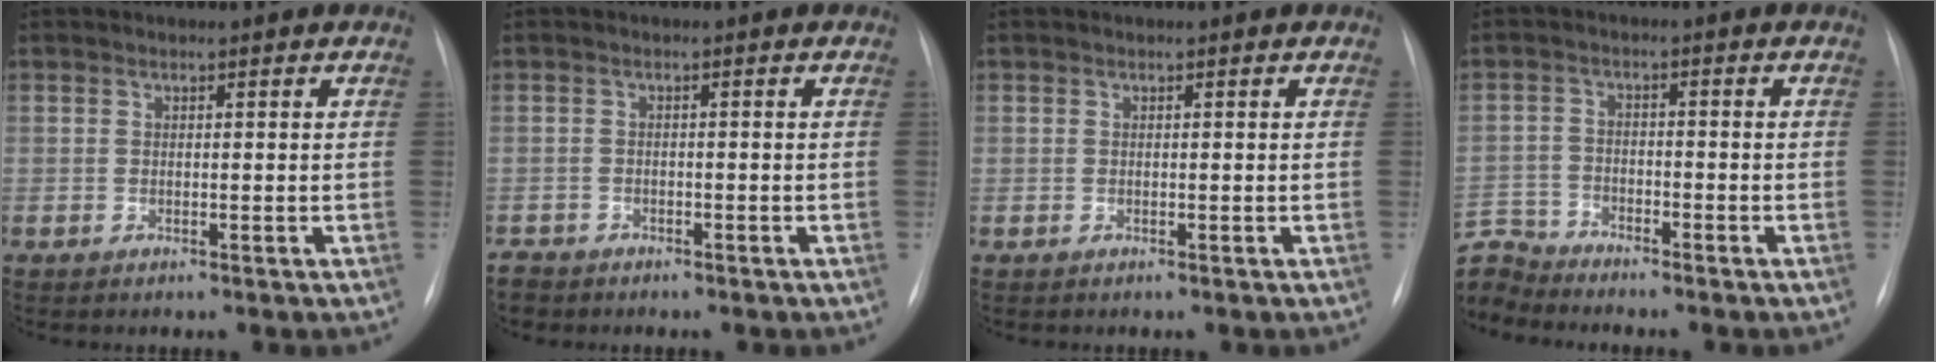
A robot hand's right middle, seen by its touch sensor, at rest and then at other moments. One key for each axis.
{"total": 2.6, "fx": -2.2, "fy": 1.4, "fz": -0.1, "tx": -0.004, "ty": 0.001, "tz": -0.039}
{"total": 0.0}
{"total": 6.6, "fx": -6.5, "fy": 0.7, "fz": -0.7, "tx": 0.009, "ty": 0.004, "tz": -0.133}